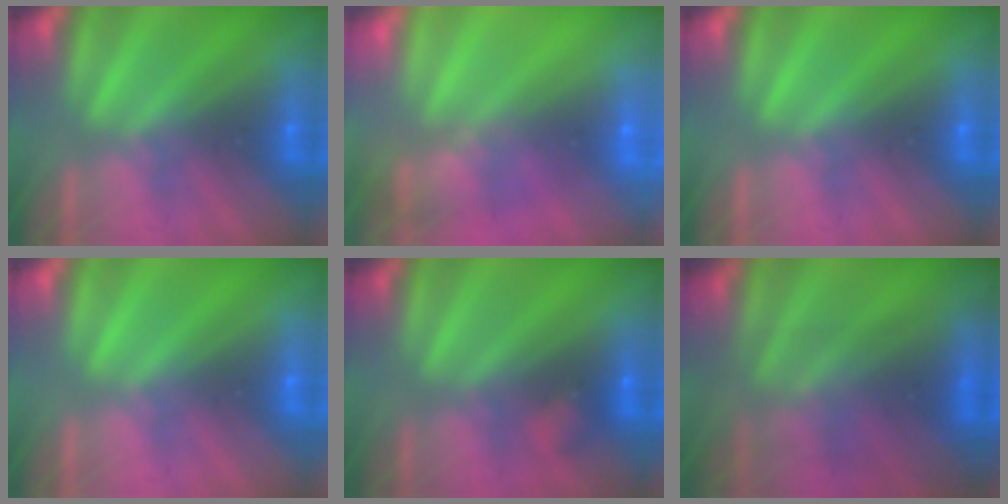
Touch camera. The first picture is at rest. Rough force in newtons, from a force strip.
{"total": 8.2}
{"total": 0.0}
{"total": 0.0}
{"total": 2.2}
{"total": 4.0}